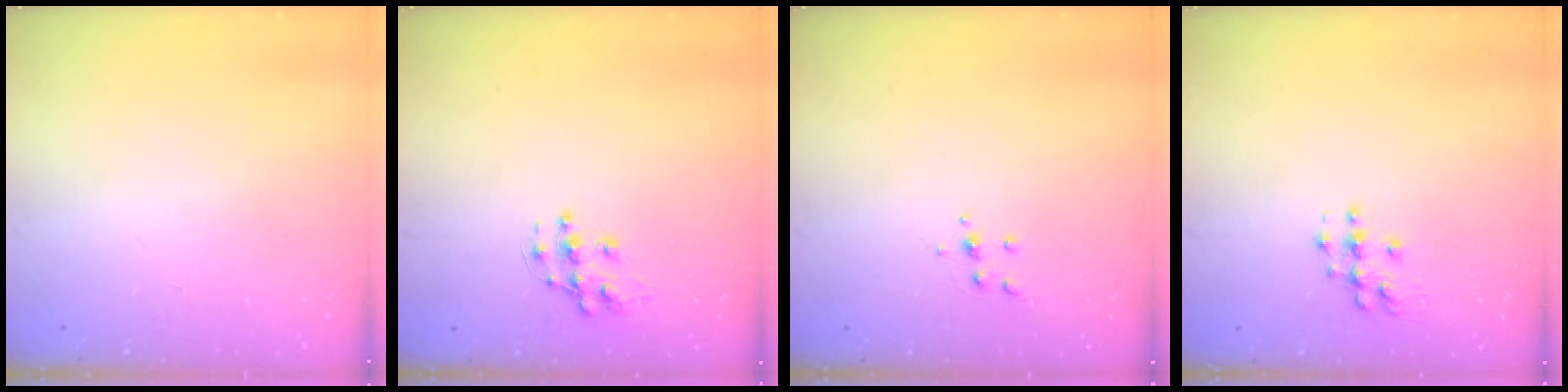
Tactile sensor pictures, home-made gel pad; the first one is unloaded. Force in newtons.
{"total": 9.8, "press": 9.8, "slide": 0.6}
{"total": 4.0, "press": 3.9, "slide": 0.9}
{"total": 5.2, "press": 5.1, "slide": 0.5}